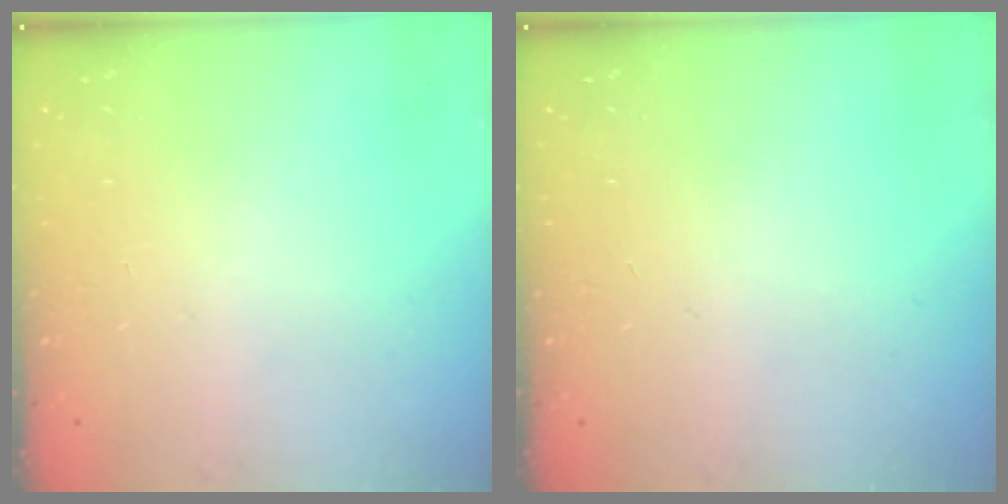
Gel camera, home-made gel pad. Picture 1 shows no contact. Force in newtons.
{"total": 0.0}